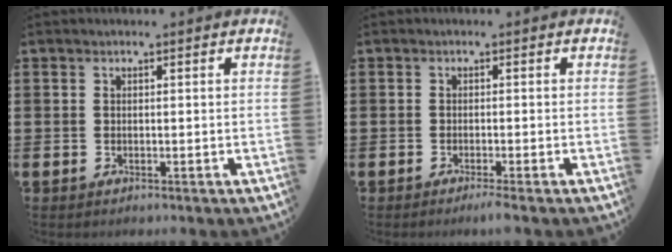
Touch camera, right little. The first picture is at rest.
{"total": 1.2, "force": [-0.8, -0.1, 0.9], "torque": [-0.012, -0.001, -0.016]}